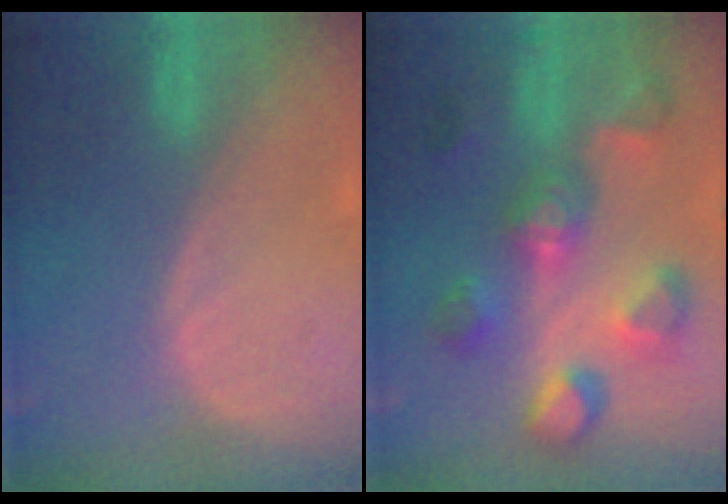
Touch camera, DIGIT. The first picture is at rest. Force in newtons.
{"total": 10.5, "press": 10.0, "slide": 3.3}